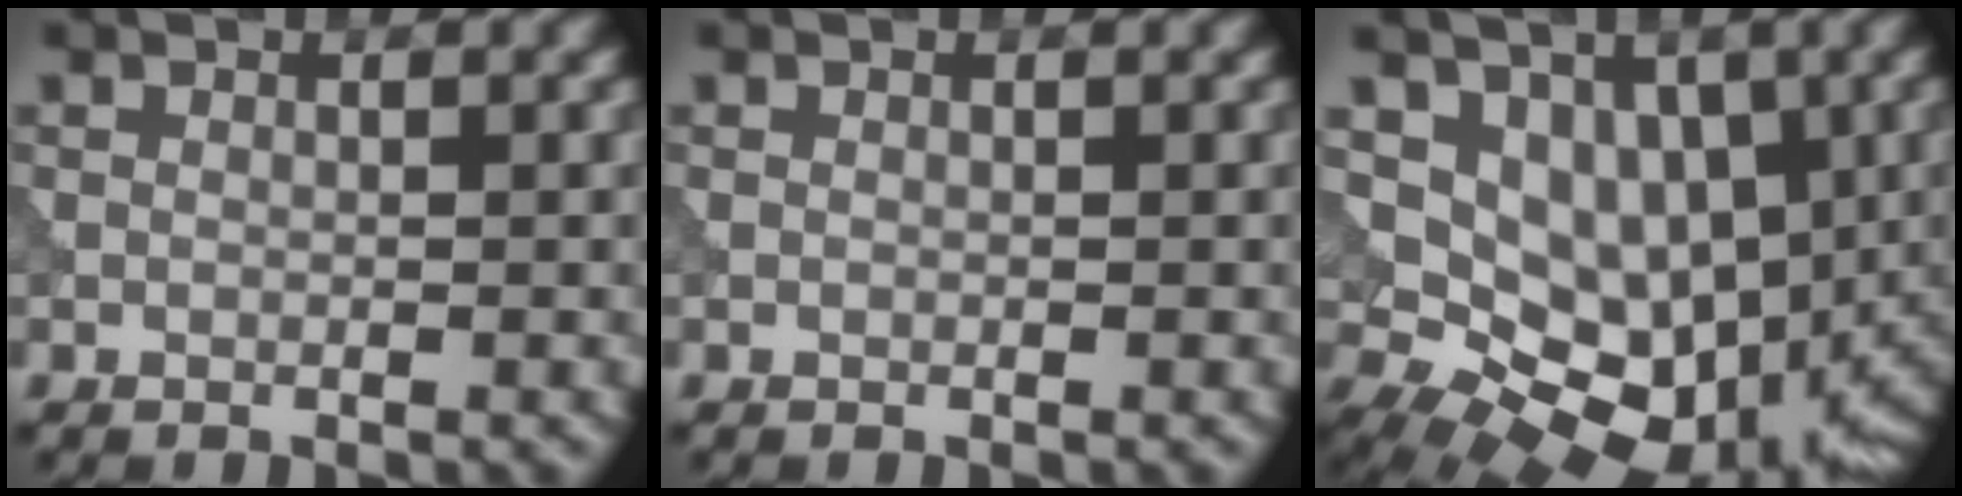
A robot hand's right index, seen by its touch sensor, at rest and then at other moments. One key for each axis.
{"total": 0.0}
{"total": 12.9, "fx": 0.7, "fy": 9.0, "fz": 9.2, "tx": -0.113, "ty": -0.003, "tz": 0.026}